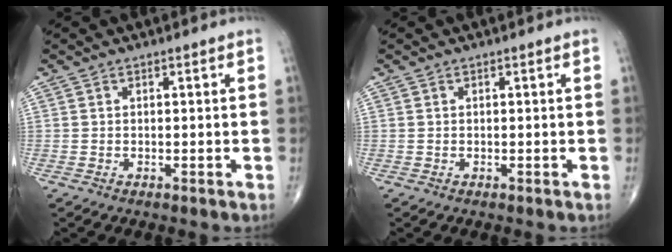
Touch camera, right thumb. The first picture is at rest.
{"total": 0.0}